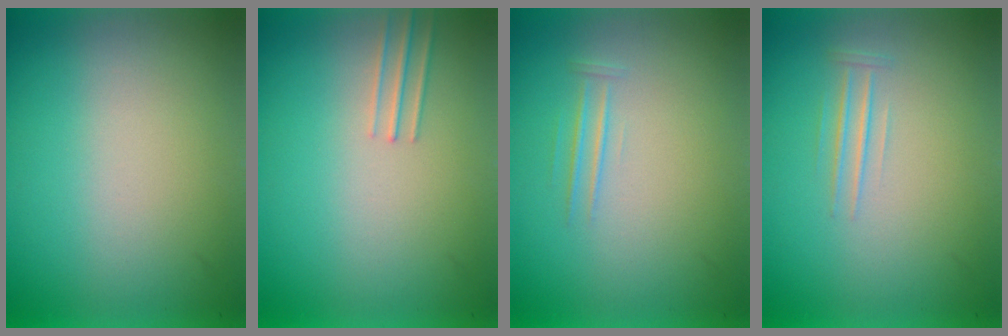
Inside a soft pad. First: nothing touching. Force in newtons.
{"total": 1.0}
{"total": 1.1}
{"total": 1.1}